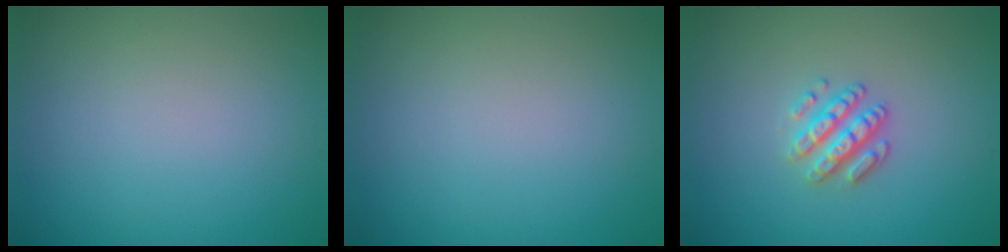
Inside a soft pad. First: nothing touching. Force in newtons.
{"total": 0.0}
{"total": 2.8, "press": 2.6, "slide": 0.9}